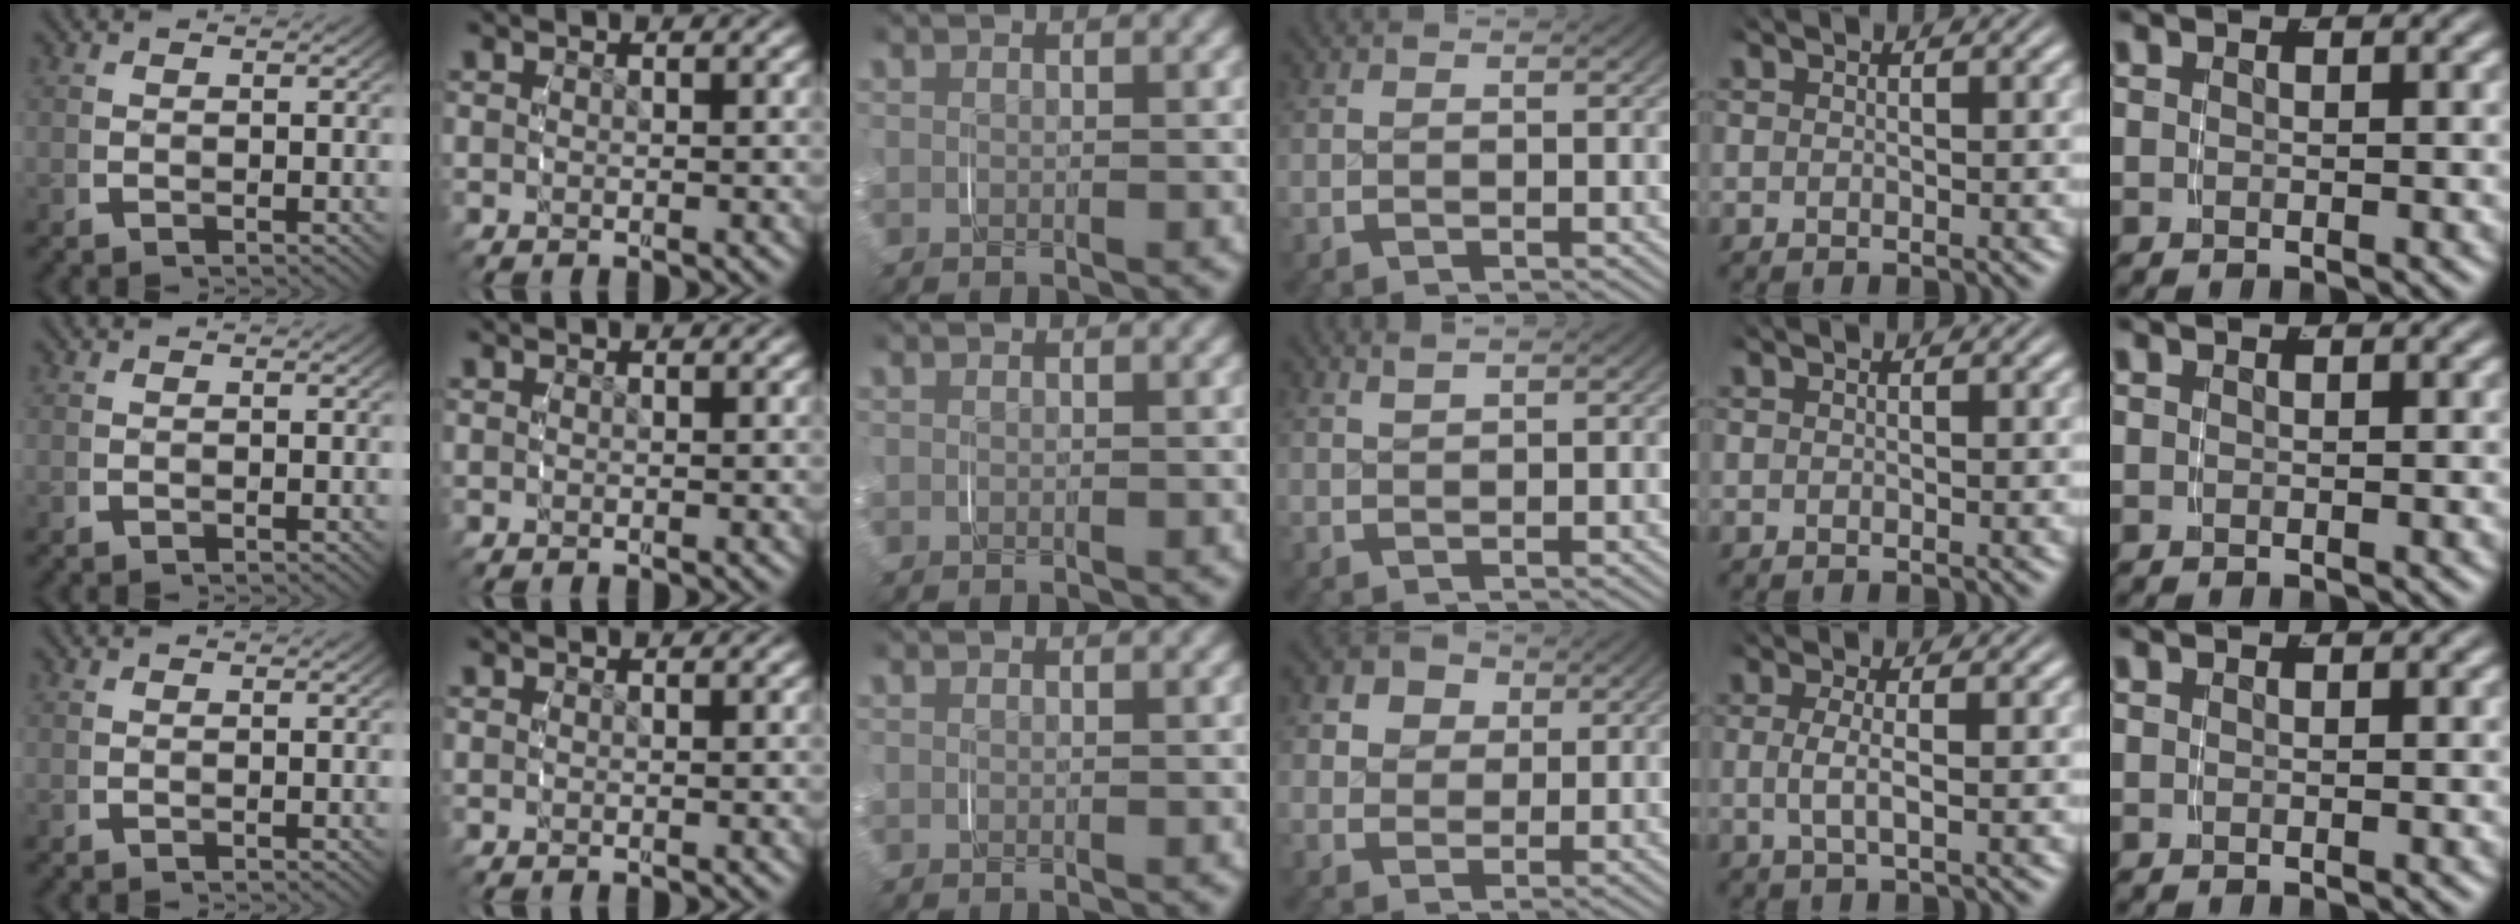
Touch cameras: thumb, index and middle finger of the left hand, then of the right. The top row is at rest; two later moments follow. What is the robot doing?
{"motion": "grasp_and_lifting", "object": "pen bag"}